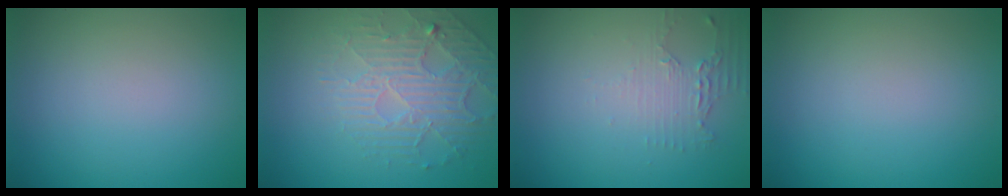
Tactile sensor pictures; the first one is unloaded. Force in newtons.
{"total": 4.6, "press": 3.5, "slide": 3.1}
{"total": 2.2, "press": 1.7, "slide": 1.4}
{"total": 0.0}